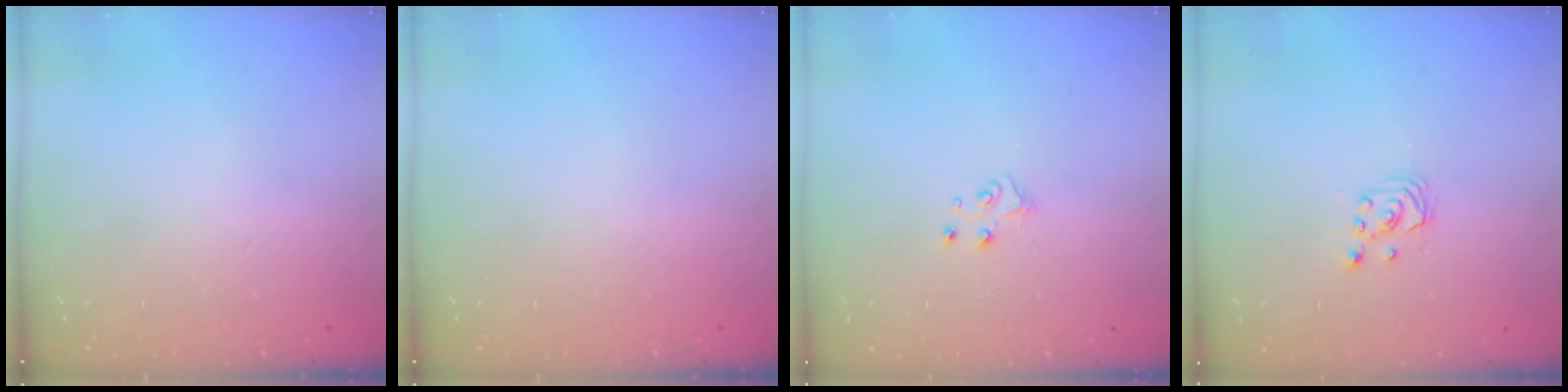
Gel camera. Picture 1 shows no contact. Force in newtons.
{"total": 0.0}
{"total": 4.0, "press": 4.0, "slide": 0.2}
{"total": 2.6, "press": 2.6, "slide": 0.3}